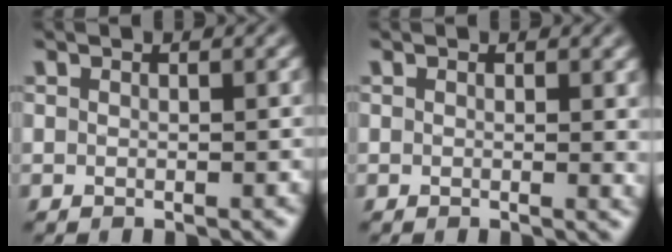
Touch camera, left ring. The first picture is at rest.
{"total": 1.2, "force": [0.3, 0.3, 1.1], "torque": [-0.008, -0.002, 0.003]}